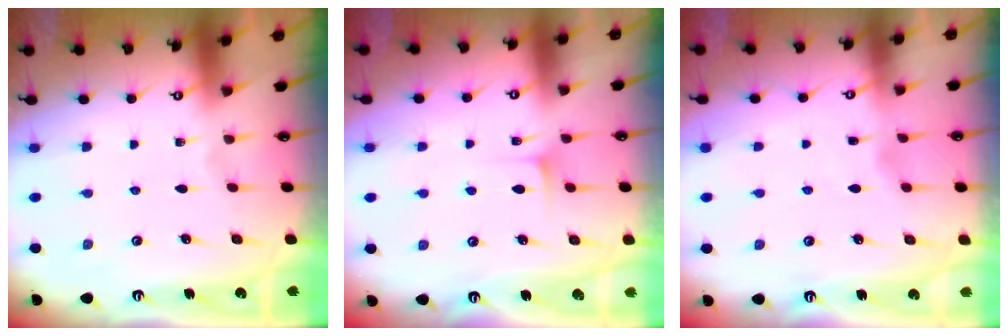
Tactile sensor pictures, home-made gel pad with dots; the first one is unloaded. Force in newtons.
{"total": 4.5, "press": 4.5, "slide": 0.6}
{"total": 2.2, "press": 2.2, "slide": 0.3}